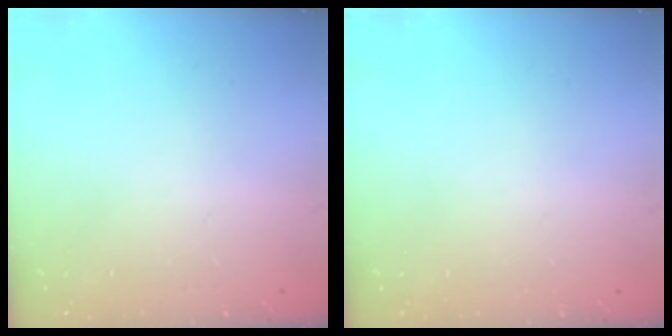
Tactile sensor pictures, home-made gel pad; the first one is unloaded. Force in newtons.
{"total": 0.0}